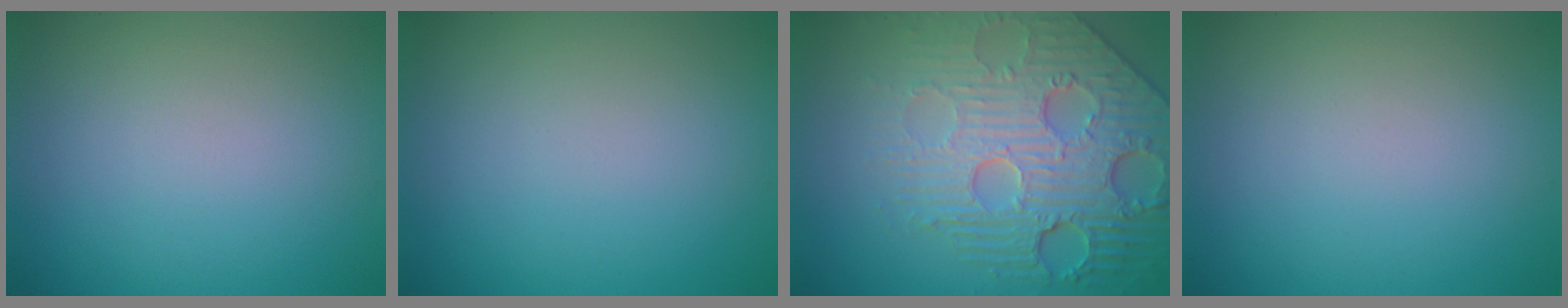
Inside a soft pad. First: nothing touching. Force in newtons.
{"total": 0.0}
{"total": 8.2, "press": 6.0, "slide": 5.6}
{"total": 0.0}